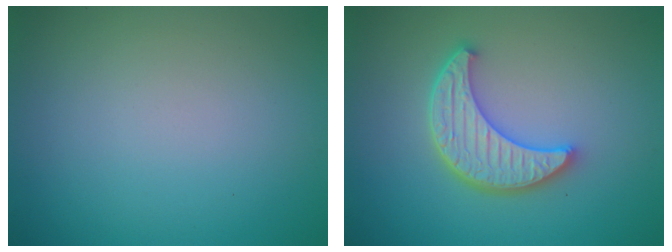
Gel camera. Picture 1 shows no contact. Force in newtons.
{"total": 5.0, "press": 4.1, "slide": 2.8}